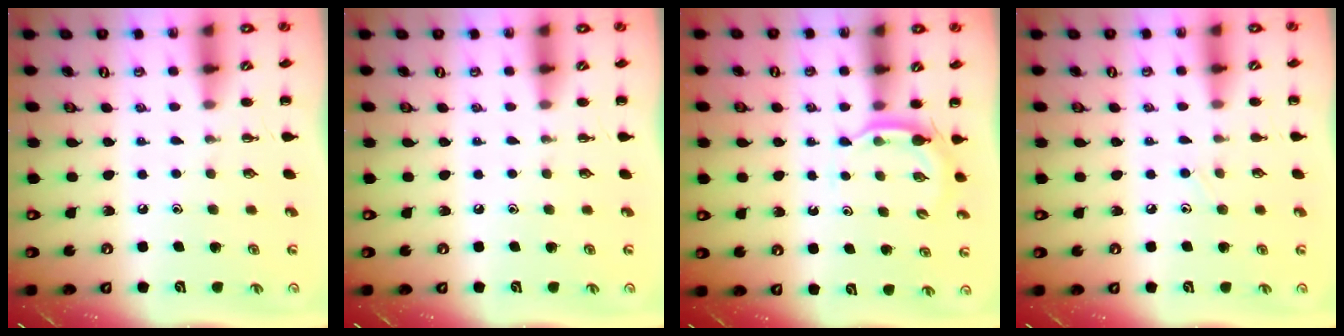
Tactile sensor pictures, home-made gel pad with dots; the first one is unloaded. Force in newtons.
{"total": 0.0}
{"total": 2.9, "press": 2.8, "slide": 0.7}
{"total": 6.0, "press": 5.6, "slide": 2.1}